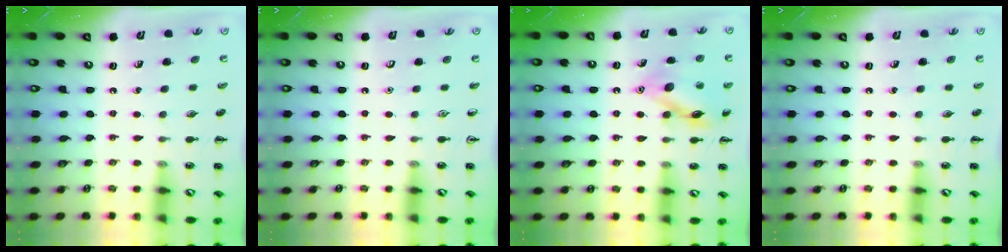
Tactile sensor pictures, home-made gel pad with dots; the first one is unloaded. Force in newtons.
{"total": 0.0}
{"total": 12.9, "press": 12.8, "slide": 1.3}
{"total": 0.0}